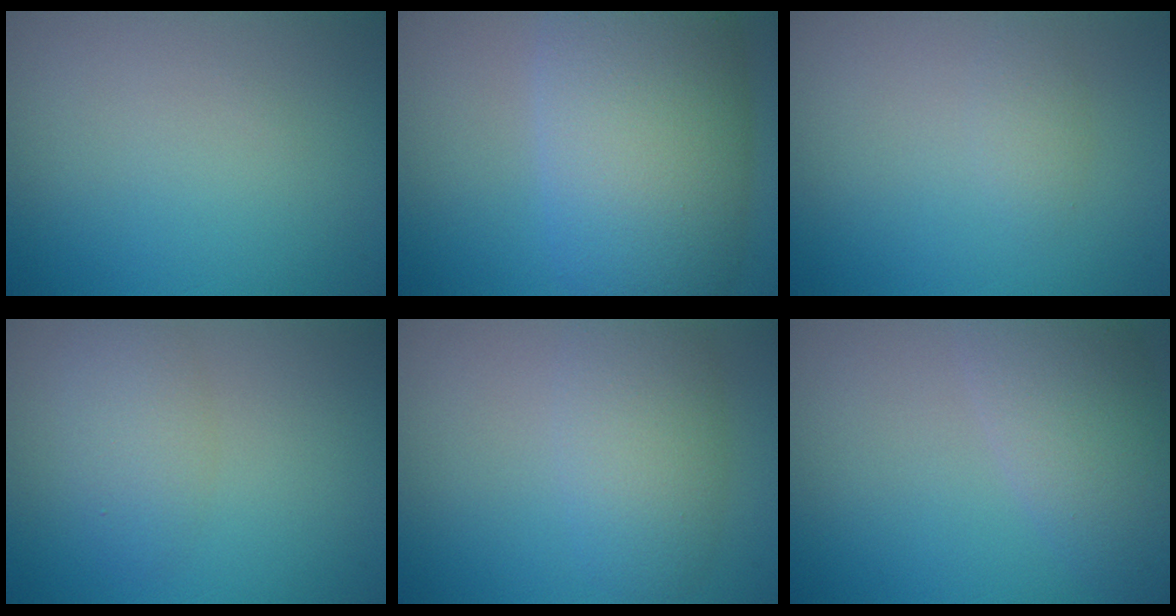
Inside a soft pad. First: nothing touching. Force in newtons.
{"total": 11.2, "press": 11.2, "slide": 0.2}
{"total": 1.1, "press": 1.1, "slide": 0.1}
{"total": 2.6, "press": 2.6, "slide": 0.2}
{"total": 4.5, "press": 4.5, "slide": 0.2}
{"total": 5.6, "press": 5.6, "slide": 0.5}